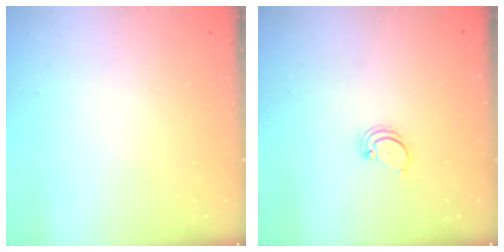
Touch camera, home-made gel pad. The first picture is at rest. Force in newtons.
{"total": 2.2, "press": 2.2, "slide": 0.2}